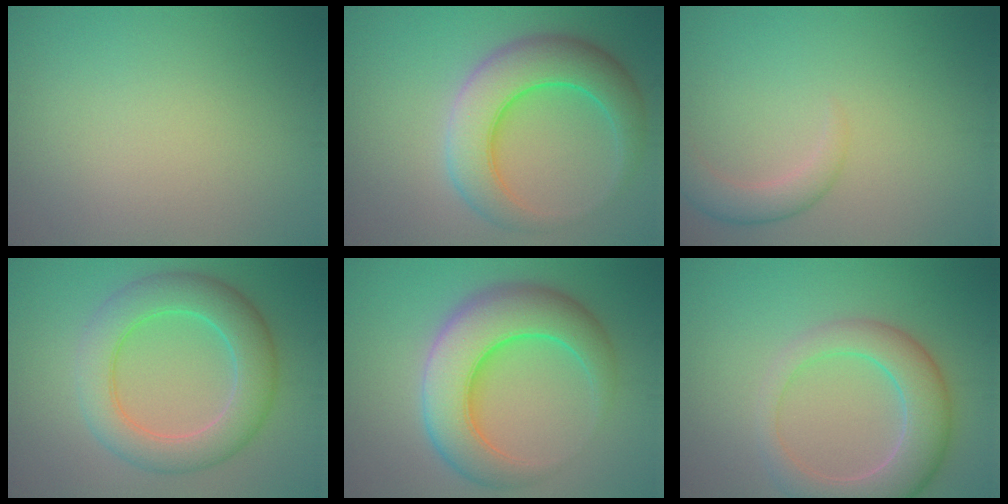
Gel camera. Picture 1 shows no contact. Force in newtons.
{"total": 7.4, "press": 7.4, "slide": 0.3}
{"total": 2.4, "press": 2.4, "slide": 0.2}
{"total": 6.8, "press": 6.8, "slide": 0.1}
{"total": 9.4, "press": 9.4, "slide": 0.2}
{"total": 6.3, "press": 6.3, "slide": 0.6}